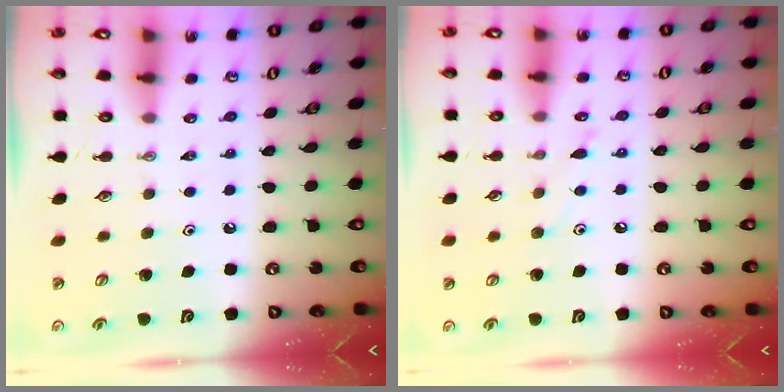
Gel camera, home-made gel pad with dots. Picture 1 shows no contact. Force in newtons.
{"total": 6.4, "press": 6.4, "slide": 0.3}